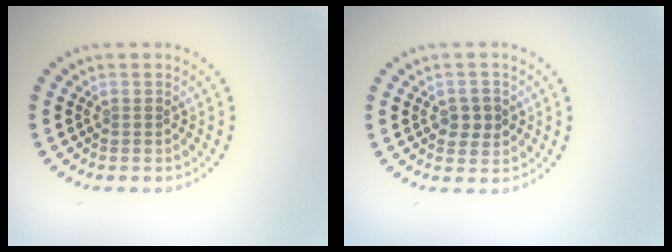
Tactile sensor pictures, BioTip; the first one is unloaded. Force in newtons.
{"total": 2.1, "press": 2.1, "slide": 0.3}